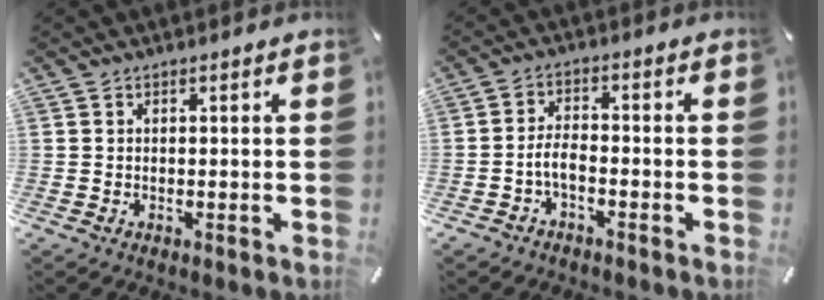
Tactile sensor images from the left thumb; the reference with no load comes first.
{"total": 4.2, "force": [-2.3, 2.0, 2.9], "torque": [-0.062, 0.011, -0.046]}